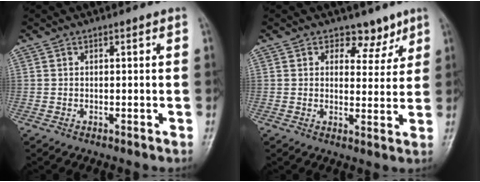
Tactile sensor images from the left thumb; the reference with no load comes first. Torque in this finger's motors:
{"motor_torque": [-0.08, 0.23, -0.04, -0.02, -0.01]}